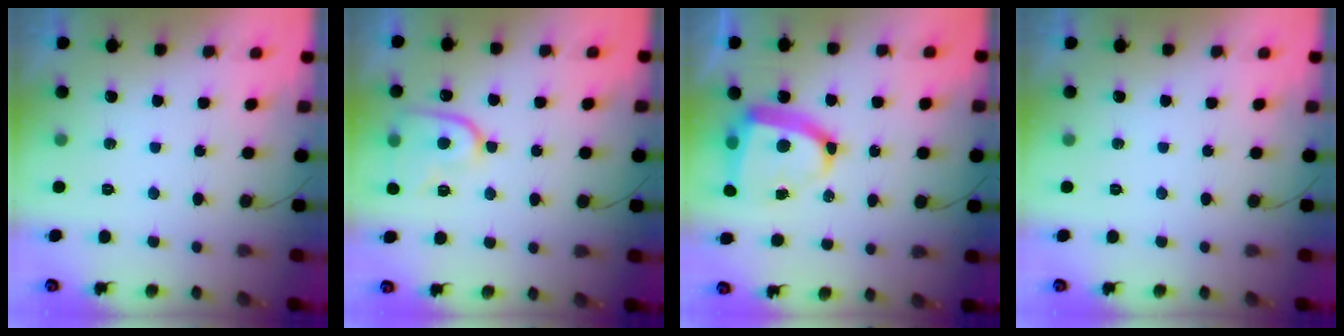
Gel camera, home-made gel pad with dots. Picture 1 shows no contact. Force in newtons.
{"total": 11.9, "press": 11.9, "slide": 1.1}
{"total": 14.6, "press": 14.5, "slide": 1.7}
{"total": 0.0}